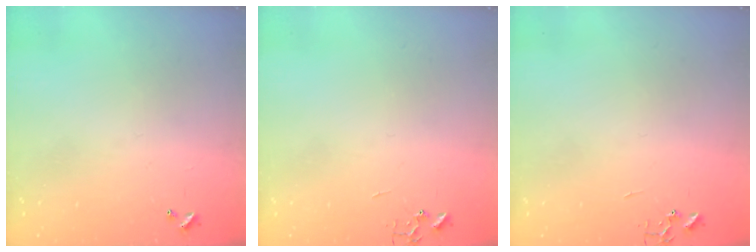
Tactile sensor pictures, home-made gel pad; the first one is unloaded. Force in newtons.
{"total": 0.0}
{"total": 0.0}